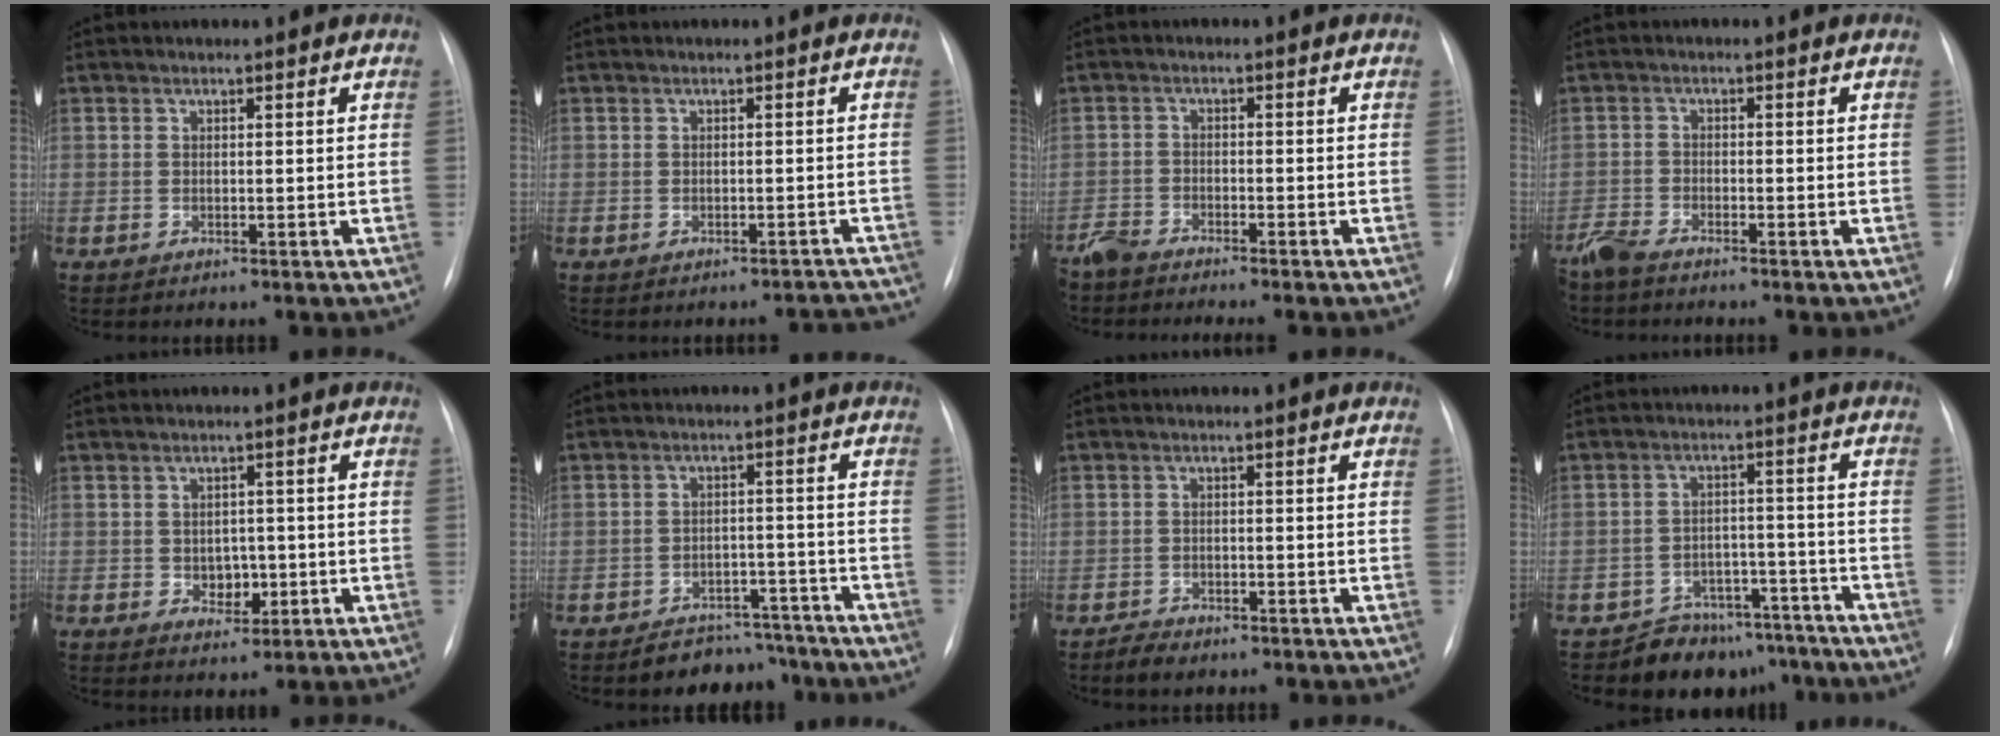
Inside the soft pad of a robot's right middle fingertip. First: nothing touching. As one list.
[{"total": 4.3, "force": [-4.1, 1.1, 0.3], "torque": [0.010, 0.007, -0.040]}, {"total": 4.9, "force": [-4.7, -0.1, 1.3], "torque": [-0.013, -0.014, -0.081]}, {"total": 3.2, "force": [-3.0, 0.4, 1.1], "torque": [-0.024, -0.010, -0.062]}, {"total": 3.4, "force": [-0.7, 2.6, 2.0], "torque": [-0.021, 0.008, -0.004]}, {"total": 7.0, "force": [-6.1, 3.6, 0.4], "torque": [0.018, 0.027, -0.087]}, {"total": 2.5, "force": [-2.1, 1.2, 0.8], "torque": [-0.020, -0.001, -0.030]}, {"total": 9.3, "force": [-7.8, 5.0, 0.6], "torque": [0.020, 0.039, -0.109]}]